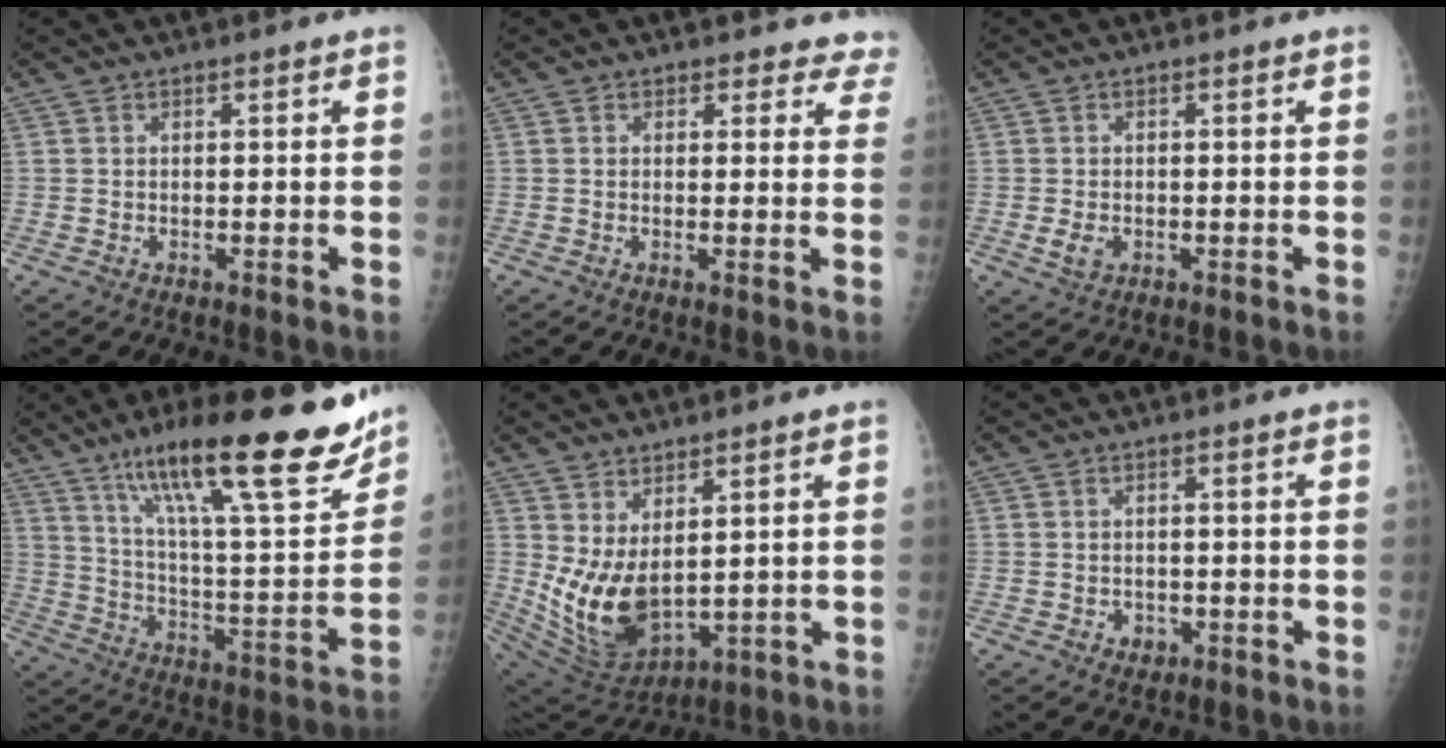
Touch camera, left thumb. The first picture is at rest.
{"total": 6.0, "force": [5.2, 3.0, -0.1], "torque": [0.059, -0.019, 0.027]}
{"total": 2.5, "force": [-0.6, 1.8, 1.7], "torque": [-0.031, -0.002, -0.008]}
{"total": 29.0, "force": [19.0, 6.2, 21.0], "torque": [-0.298, -0.057, 0.302]}
{"total": 12.1, "force": [2.8, 6.6, 9.8], "torque": [-0.170, -0.037, 0.079]}
{"total": 2.2, "force": [-0.7, 1.9, 0.9], "torque": [-0.006, 0.003, -0.003]}